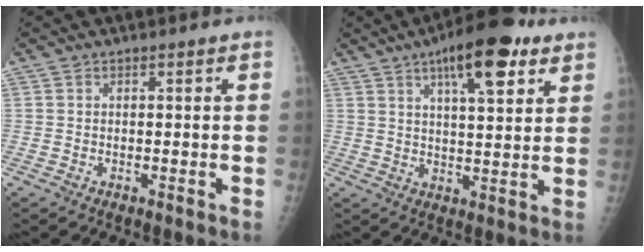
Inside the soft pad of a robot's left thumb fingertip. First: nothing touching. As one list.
[{"total": 14.1, "force": [7.6, 4.5, 11.0], "torque": [-0.145, -0.020, 0.112]}]